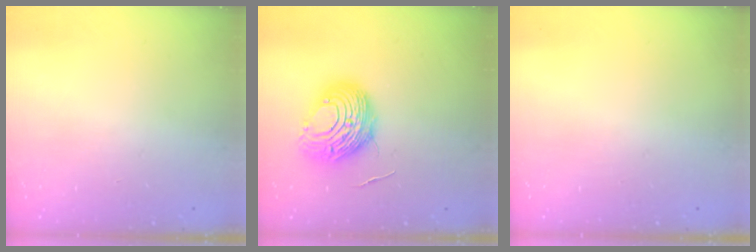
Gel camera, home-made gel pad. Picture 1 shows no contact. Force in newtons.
{"total": 11.2, "press": 11.2, "slide": 1.2}
{"total": 0.0}